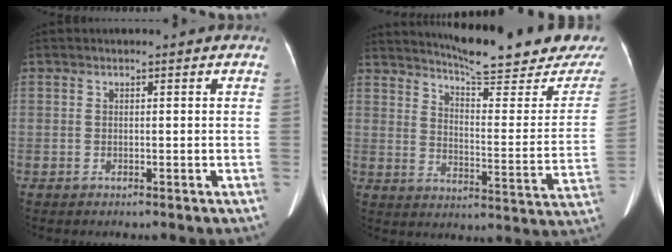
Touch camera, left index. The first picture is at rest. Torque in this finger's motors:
{"motor_torque": [0.79, -1.19, 0.28, 0.07]}